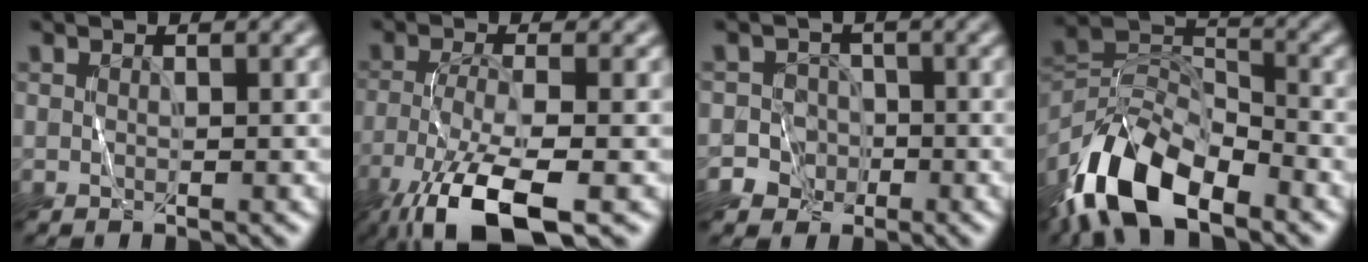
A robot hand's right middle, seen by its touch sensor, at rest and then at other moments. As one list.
[{"total": 8.8, "force": [-5.4, 2.2, 6.6], "torque": [-0.138, -0.016, -0.105]}, {"total": 4.9, "force": [-2.7, 4.1, 0.2], "torque": [0.024, -0.002, -0.066]}, {"total": 10.9, "force": [-7.1, 4.8, 6.8], "torque": [-0.135, 0.001, -0.143]}]